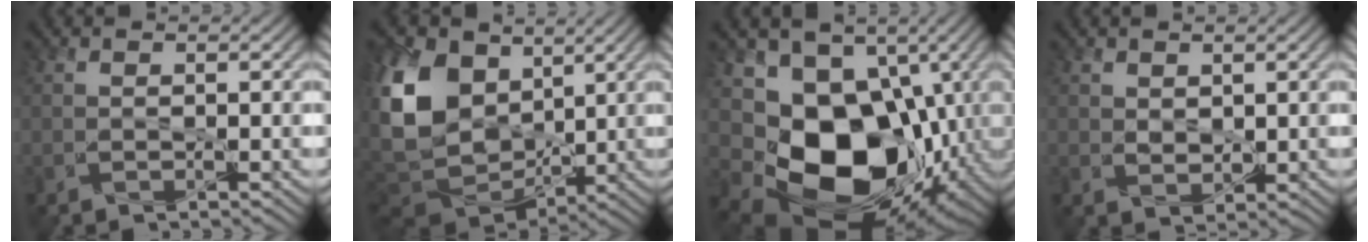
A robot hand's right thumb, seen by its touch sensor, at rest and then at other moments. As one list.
[{"total": 14.7, "force": [2.5, 11.0, 9.5], "torque": [-0.262, 0.006, 0.048]}, {"total": 17.2, "force": [-2.5, 13.1, 10.9], "torque": [-0.202, -0.047, -0.023]}, {"total": 1.8, "force": [1.2, 1.2, 0.6], "torque": [-0.019, -0.003, 0.026]}]